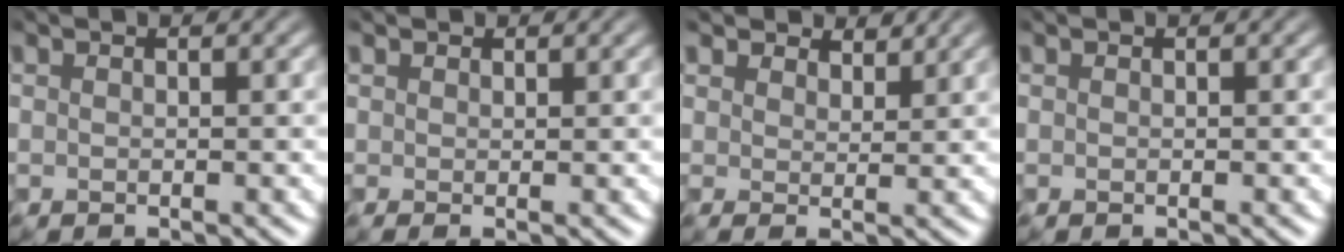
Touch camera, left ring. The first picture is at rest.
{"total": 0.6, "force": [0.4, 0.4, 0.2], "torque": [-0.001, 0.001, 0.004]}
{"total": 2.9, "force": [2.5, 1.2, 0.8], "torque": [-0.018, -0.001, 0.033]}
{"total": 0.0}